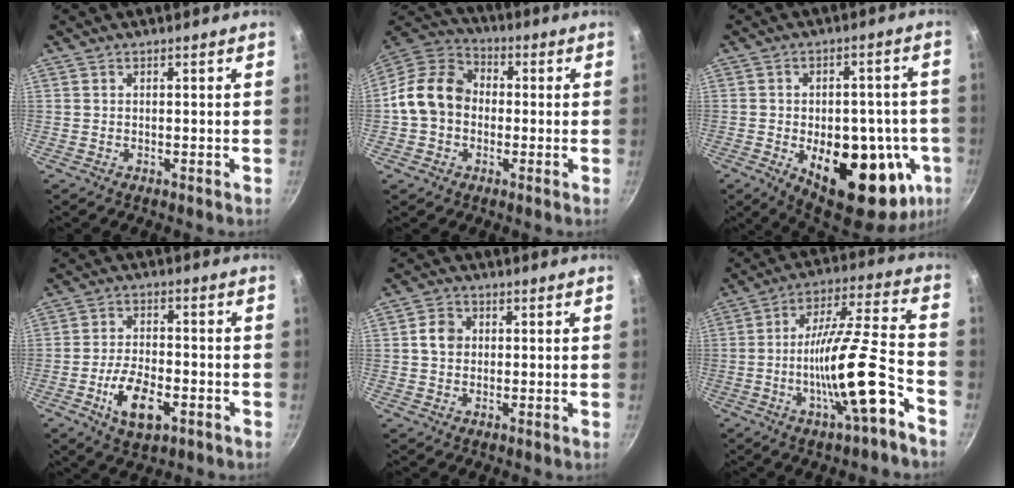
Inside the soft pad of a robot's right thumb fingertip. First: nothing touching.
{"total": 12.8, "force": [-0.8, 10.4, 7.5], "torque": [-0.100, 0.033, -0.035]}
{"total": 23.8, "force": [-6.6, 12.5, 19.2], "torque": [-0.209, 0.007, -0.074]}
{"total": 10.1, "force": [-4.0, 4.9, 7.9], "torque": [-0.135, 0.018, -0.069]}
{"total": 4.3, "force": [0.6, 3.7, 2.2], "torque": [-0.023, 0.007, 0.003]}
{"total": 17.6, "force": [-7.4, 3.2, 15.6], "torque": [-0.239, 0.047, -0.129]}